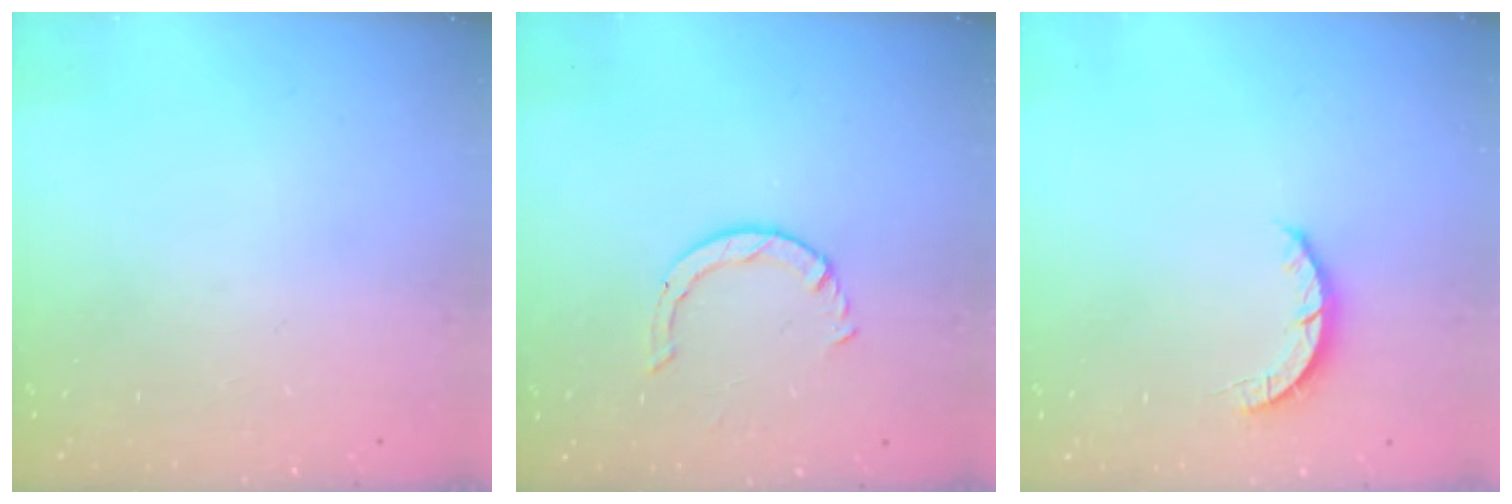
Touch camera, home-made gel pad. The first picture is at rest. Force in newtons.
{"total": 2.6, "press": 2.6, "slide": 0.3}
{"total": 2.7, "press": 2.7, "slide": 0.4}